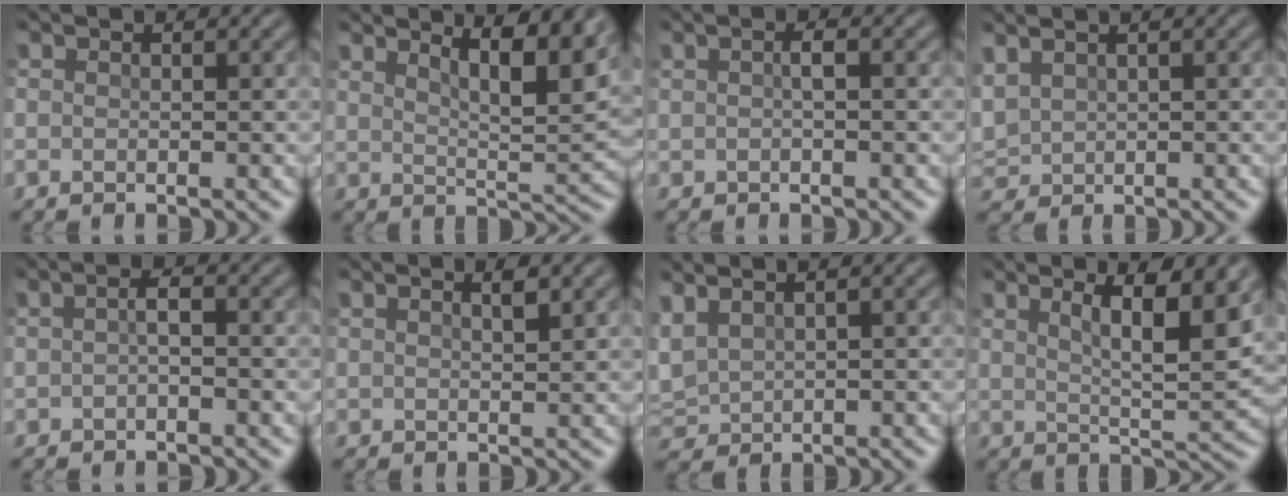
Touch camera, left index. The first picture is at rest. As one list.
[{"total": 7.1, "force": [4.6, 1.8, 5.1], "torque": [-0.074, 0.002, 0.067]}, {"total": 1.0, "force": [-0.1, 0.2, 0.9], "torque": [-0.023, 0.004, -0.003]}, {"total": 2.6, "force": [1.5, 1.5, 1.4], "torque": [-0.046, 0.008, 0.035]}, {"total": 1.3, "force": [-0.3, 0.4, 1.2], "torque": [-0.028, 0.002, -0.008]}, {"total": 1.6, "force": [1.1, 0.4, 1.1], "torque": [-0.016, 0.001, 0.016]}, {"total": 2.5, "force": [1.4, 1.5, 1.5], "torque": [-0.051, 0.008, 0.034]}, {"total": 6.8, "force": [3.4, 1.7, 5.6], "torque": [-0.081, -0.001, 0.057]}]